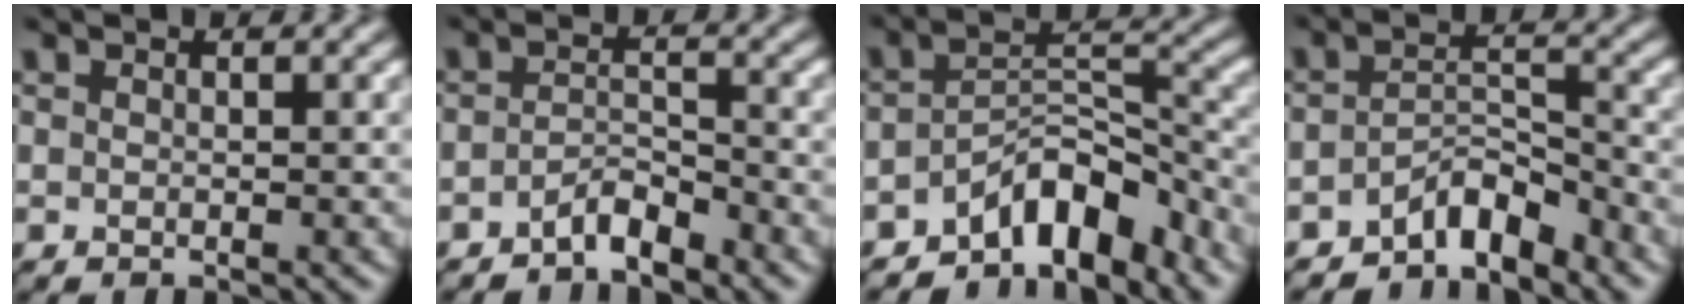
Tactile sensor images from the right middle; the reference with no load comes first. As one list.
[{"total": 2.3, "force": [-1.8, 0.6, 1.2], "torque": [-0.024, 0.010, -0.037]}, {"total": 6.5, "force": [-4.8, 2.7, 3.5], "torque": [-0.037, 0.008, -0.090]}, {"total": 4.1, "force": [-3.2, 1.4, 2.1], "torque": [-0.029, 0.011, -0.061]}]